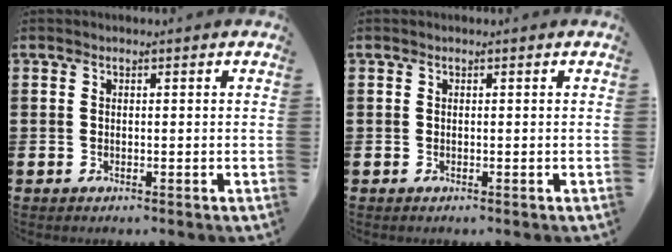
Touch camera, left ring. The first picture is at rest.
{"total": 0.0}